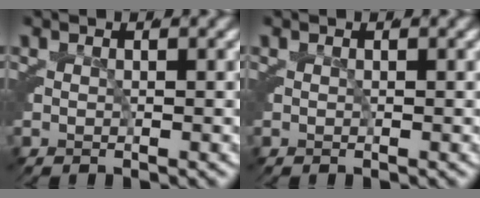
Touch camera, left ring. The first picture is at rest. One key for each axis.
{"total": 0.0}